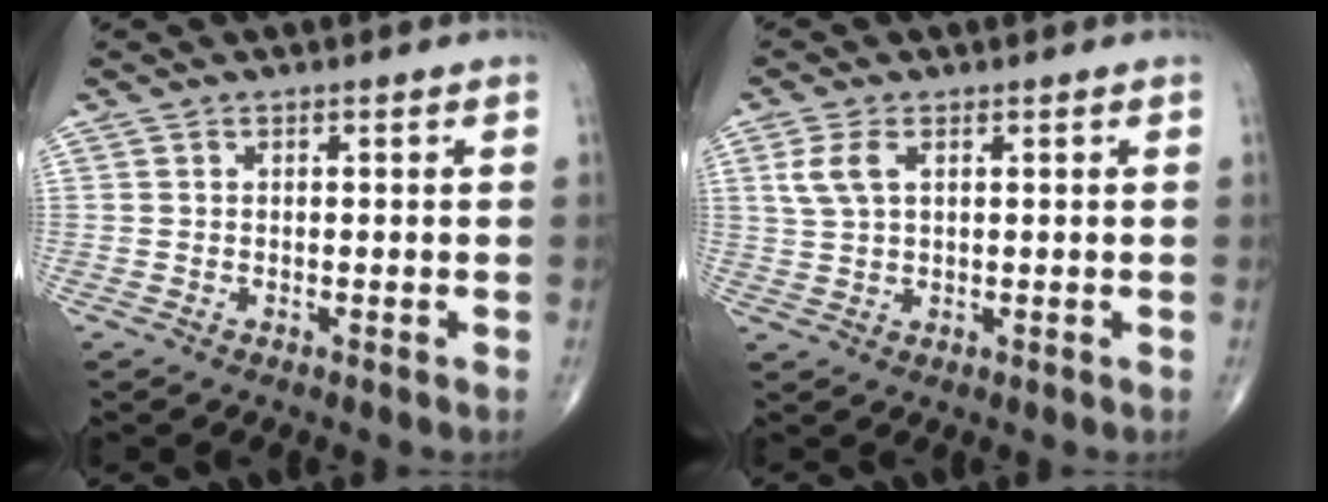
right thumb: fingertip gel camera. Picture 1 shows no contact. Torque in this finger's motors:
{"motor_torque": [-0.29, 0.31, 0.17, -0.03, 0.07]}